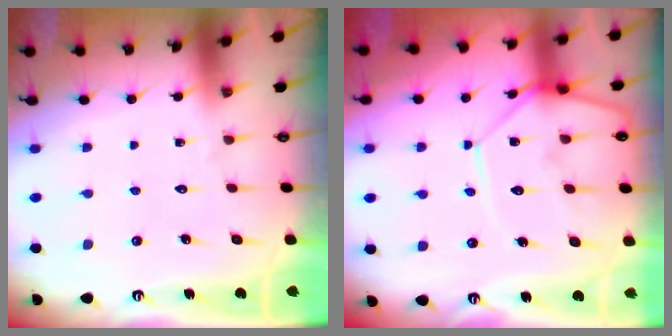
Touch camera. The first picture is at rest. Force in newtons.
{"total": 11.5, "press": 11.4, "slide": 1.0}